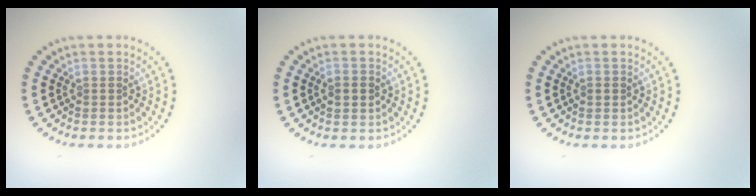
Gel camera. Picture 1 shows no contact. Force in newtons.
{"total": 1.8, "press": 1.8, "slide": 0.1}
{"total": 0.6, "press": 0.6, "slide": 0.1}